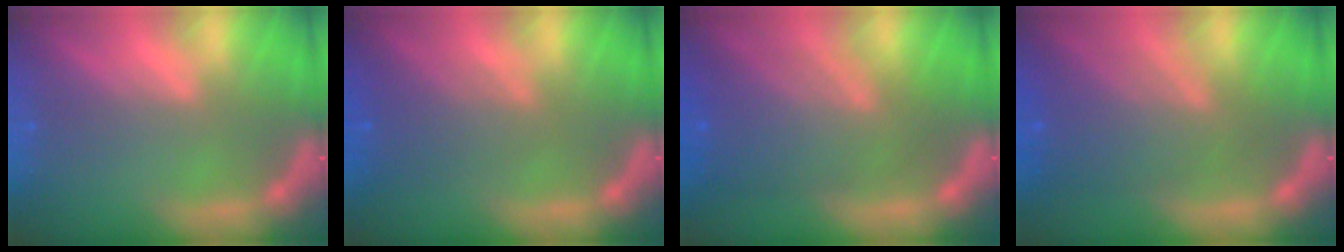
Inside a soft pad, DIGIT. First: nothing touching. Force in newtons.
{"total": 4.1}
{"total": 8.1}
{"total": 7.0}